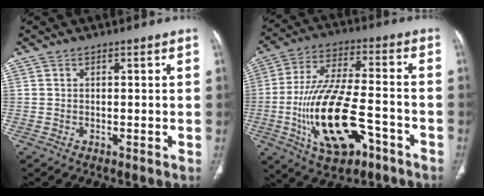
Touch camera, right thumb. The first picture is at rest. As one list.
[{"total": 19.3, "force": [-6.8, 8.4, 16.0], "torque": [-0.306, 0.032, -0.107]}]